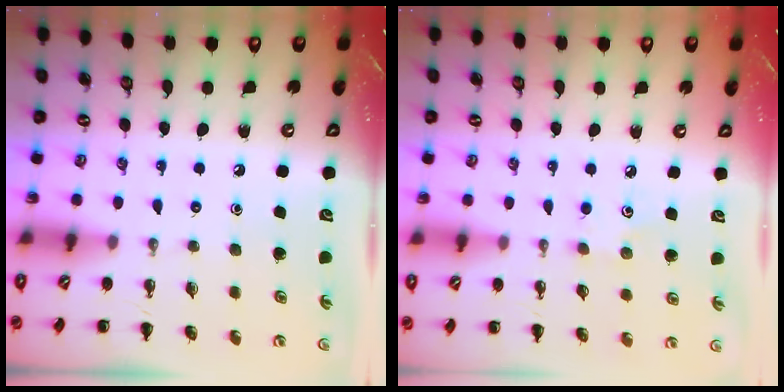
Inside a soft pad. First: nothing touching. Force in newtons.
{"total": 3.7, "press": 3.6, "slide": 0.9}